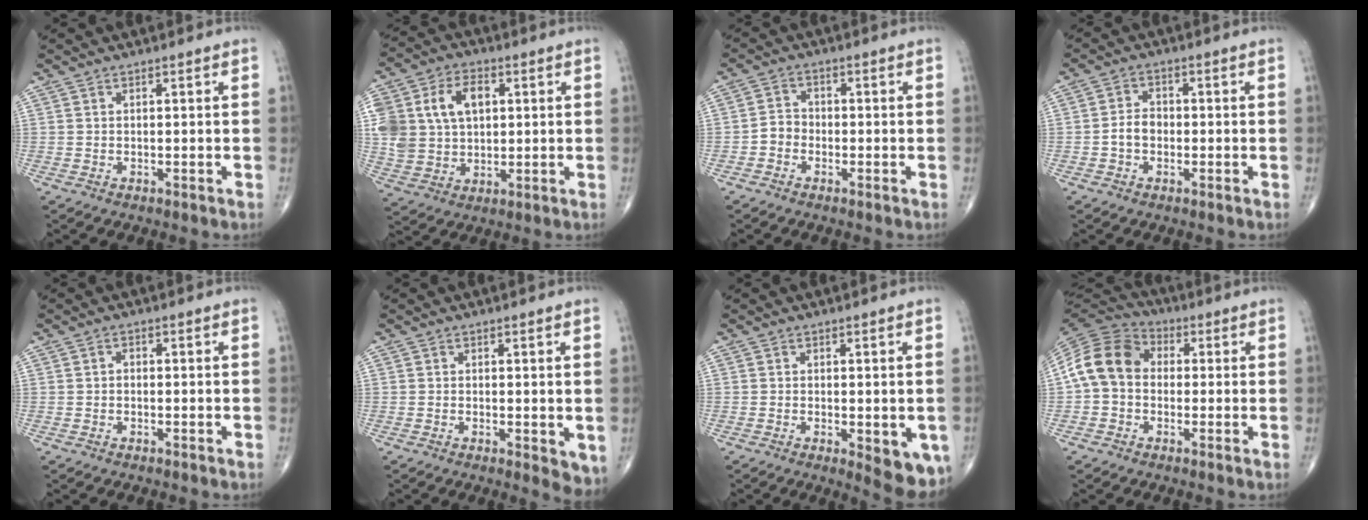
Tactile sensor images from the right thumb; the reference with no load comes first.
{"total": 15.4, "force": [3.5, 11.0, 10.1], "torque": [-0.197, 0.009, 0.069]}
{"total": 3.2, "force": [-1.4, 2.6, 1.2], "torque": [-0.011, 0.014, -0.034]}
{"total": 3.7, "force": [-0.9, 2.8, 2.3], "torque": [-0.034, 0.016, -0.023]}
{"total": 0.8, "force": [-0.3, 0.6, 0.5], "torque": [-0.001, 0.003, -0.009]}
{"total": 4.2, "force": [-0.4, 1.7, 3.8], "torque": [-0.044, -0.011, -0.005]}
{"total": 8.1, "force": [-2.4, 3.0, 7.1], "torque": [-0.079, -0.014, -0.027]}
{"total": 11.5, "force": [0.1, 9.2, 7.0], "torque": [-0.124, 0.035, -0.013]}